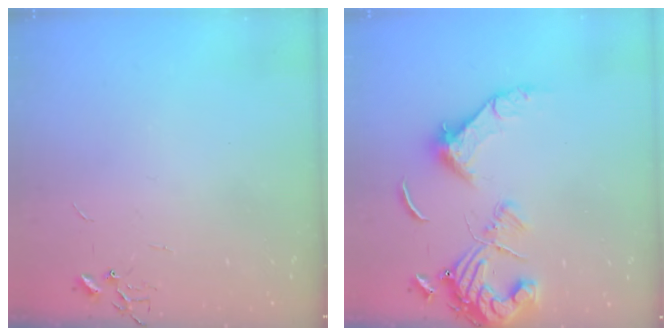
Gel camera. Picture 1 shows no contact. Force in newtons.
{"total": 14.4, "press": 14.3, "slide": 1.9}